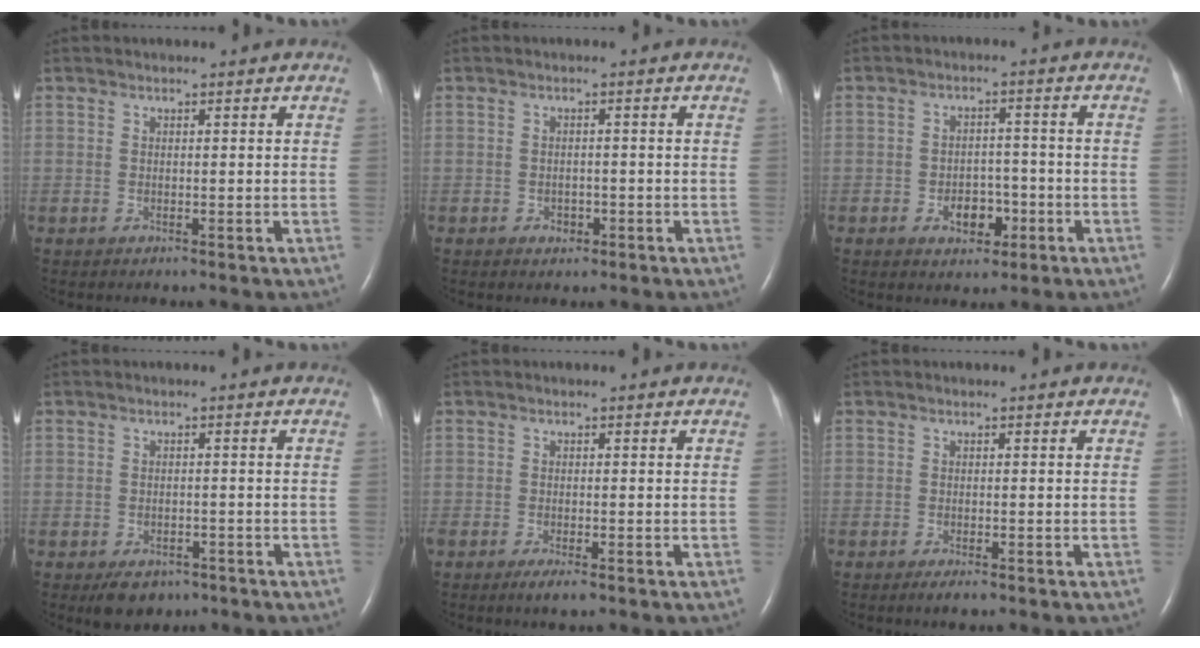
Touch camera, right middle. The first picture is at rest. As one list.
[{"total": 1.5, "force": [-0.7, 1.1, 0.6], "torque": [-0.009, 0.003, -0.007]}, {"total": 4.7, "force": [-2.0, 3.0, 3.0], "torque": [-0.042, 0.009, -0.026]}, {"total": 4.1, "force": [-2.9, 2.5, 1.6], "torque": [-0.025, 0.000, -0.034]}, {"total": 2.3, "force": [-1.5, 0.5, 1.7], "torque": [-0.033, -0.005, -0.025]}, {"total": 1.6, "force": [-1.1, 0.4, 1.2], "torque": [-0.023, -0.004, -0.016]}]